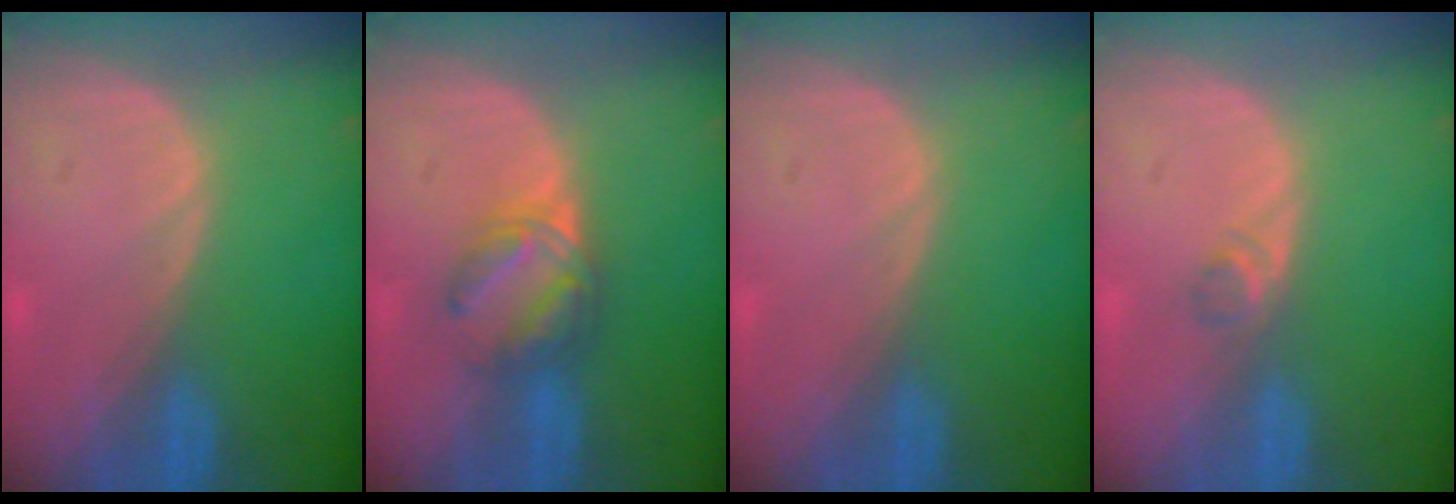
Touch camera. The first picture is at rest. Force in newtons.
{"total": 6.1, "press": 5.3, "slide": 3.0}
{"total": 0.0}
{"total": 1.6, "press": 1.4, "slide": 0.8}